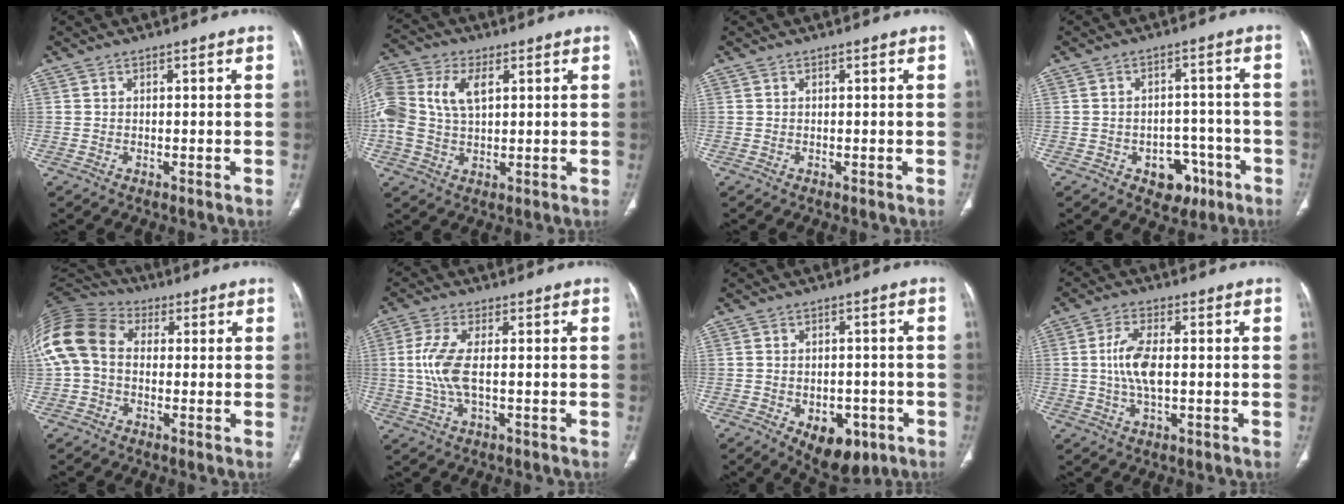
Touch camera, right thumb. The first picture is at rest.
{"total": 14.3, "force": [3.4, 9.0, 10.6], "torque": [-0.261, 0.014, 0.061]}
{"total": 0.0}
{"total": 7.6, "force": [-3.8, 5.4, 3.8], "torque": [-0.016, 0.032, -0.046]}
{"total": 16.3, "force": [1.5, 12.5, 10.4], "torque": [-0.238, 0.046, 0.021]}
{"total": 7.2, "force": [0.0, 2.6, 6.7], "torque": [-0.175, 0.002, -0.001]}
{"total": 9.6, "force": [-4.2, 5.8, 6.4], "torque": [-0.066, 0.013, -0.045]}
{"total": 7.0, "force": [0.1, 2.8, 6.4], "torque": [-0.142, 0.003, -0.001]}